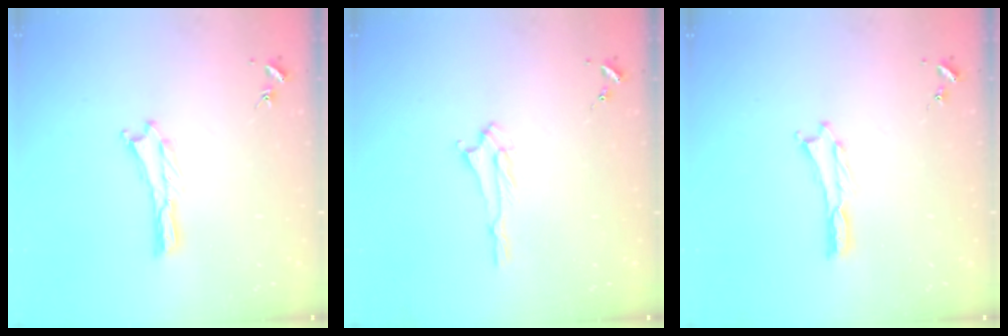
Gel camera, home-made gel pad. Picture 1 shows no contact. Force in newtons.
{"total": 1.4, "press": 1.3, "slide": 0.2}
{"total": 0.0}